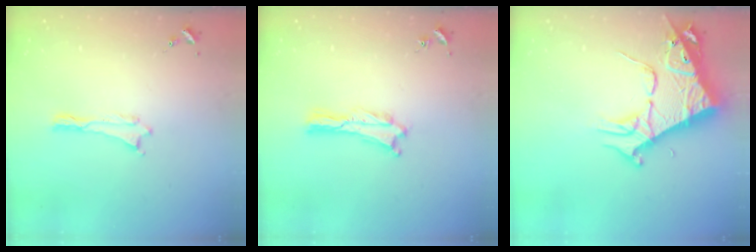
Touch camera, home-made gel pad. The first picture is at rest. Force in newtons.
{"total": 0.6, "press": 0.5, "slide": 0.2}
{"total": 10.3, "press": 10.2, "slide": 1.3}